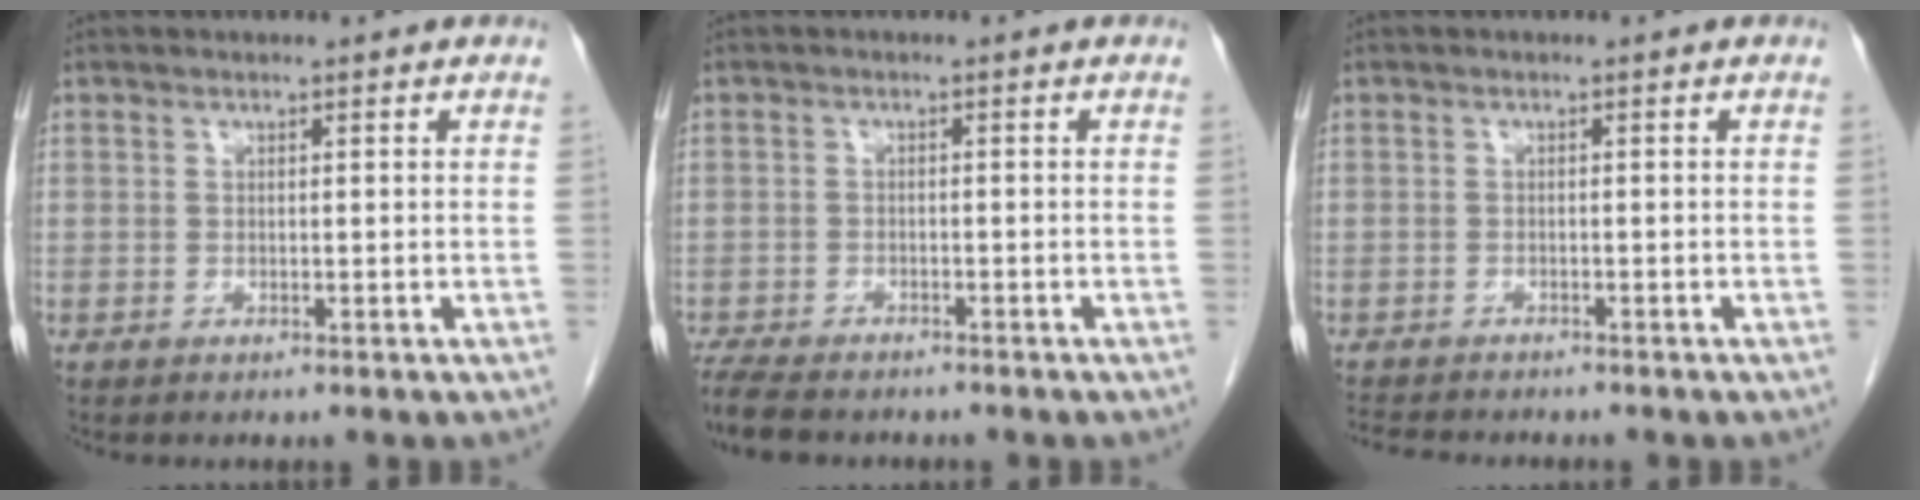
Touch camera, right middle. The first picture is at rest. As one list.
[{"total": 7.6, "force": [-6.4, 2.2, 3.3], "torque": [-0.061, -0.016, -0.102]}, {"total": 5.4, "force": [-4.9, 1.1, 1.8], "torque": [-0.030, -0.012, -0.076]}]